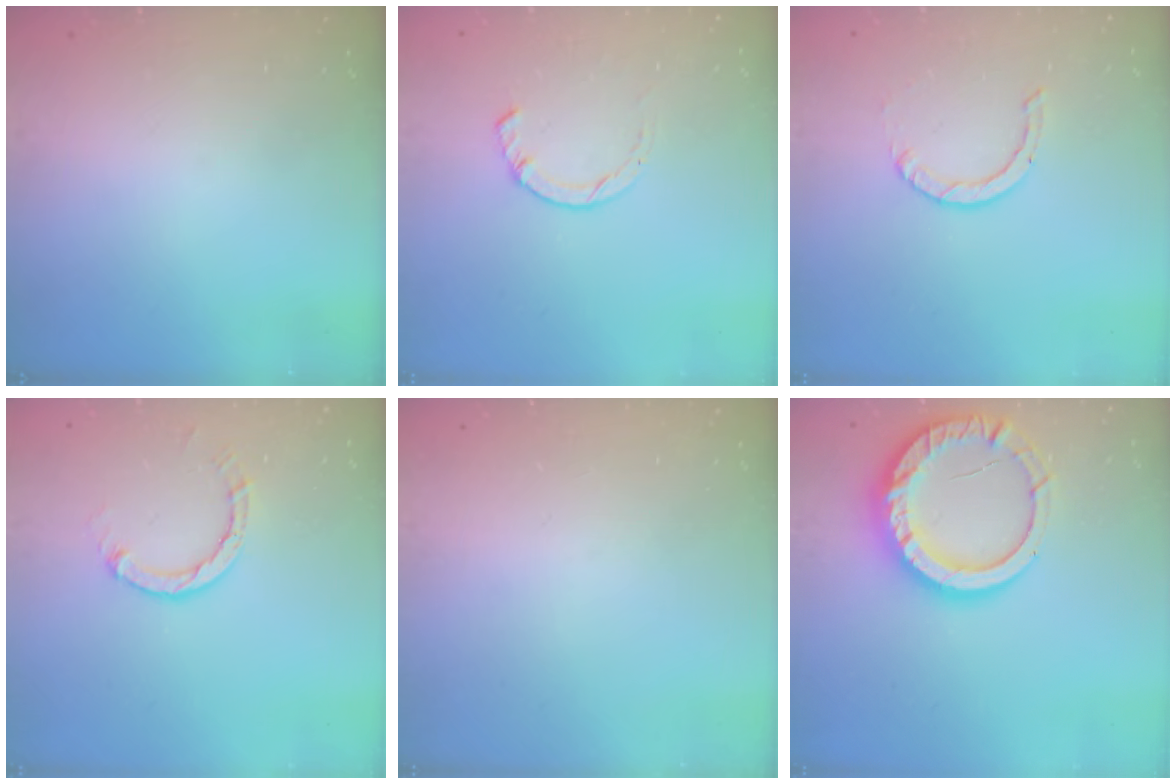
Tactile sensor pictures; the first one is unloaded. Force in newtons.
{"total": 3.0, "press": 3.0, "slide": 0.4}
{"total": 0.9, "press": 0.9, "slide": 0.1}
{"total": 3.0, "press": 3.0, "slide": 0.3}
{"total": 0.0}
{"total": 16.2, "press": 16.0, "slide": 2.1}